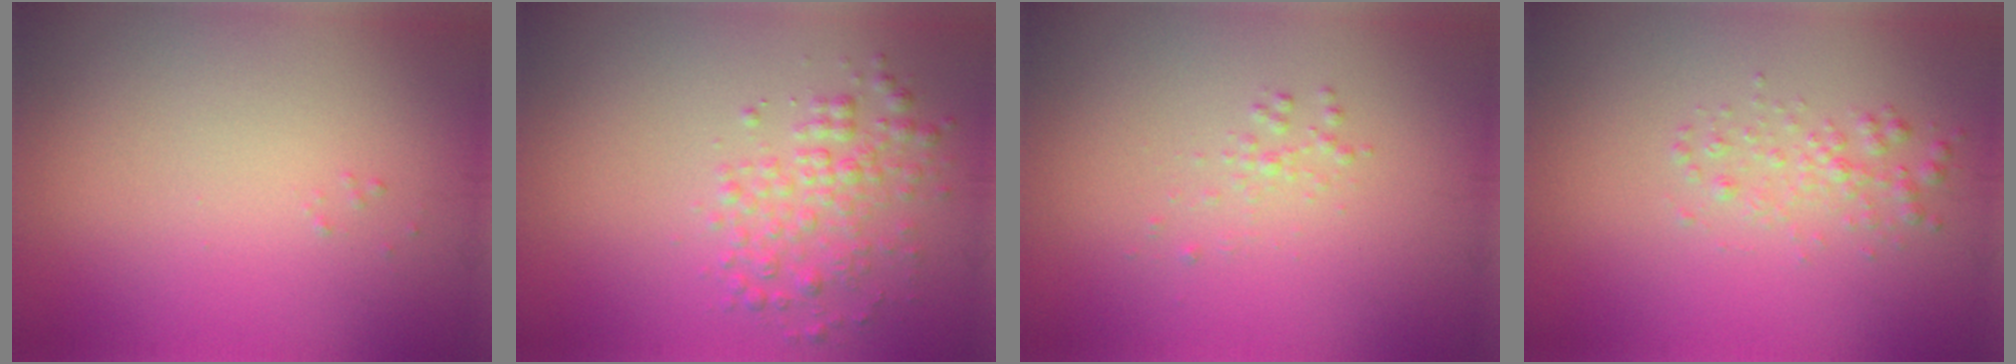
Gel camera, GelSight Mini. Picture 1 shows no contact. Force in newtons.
{"total": 2.9, "press": 2.9, "slide": 0.0}
{"total": 0.9, "press": 0.9, "slide": 0.0}
{"total": 1.7, "press": 1.7, "slide": 0.0}